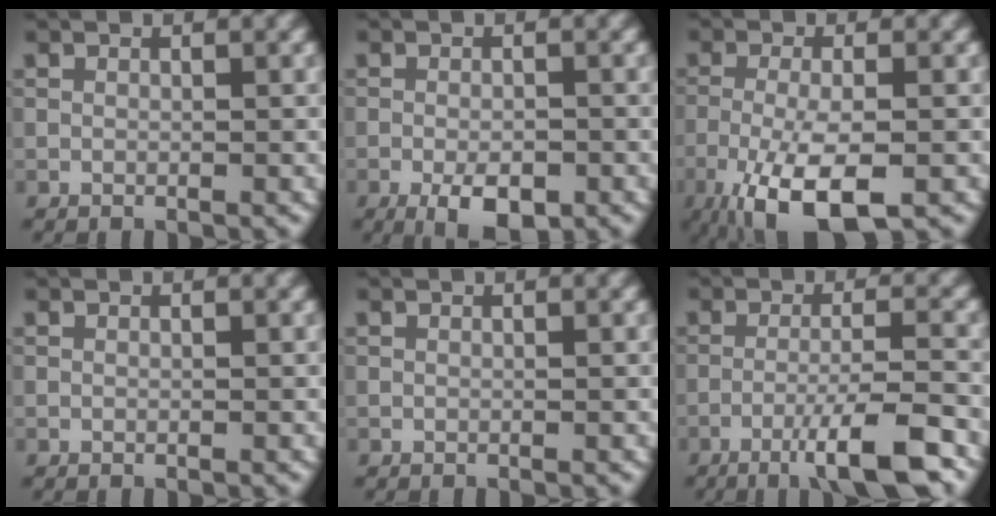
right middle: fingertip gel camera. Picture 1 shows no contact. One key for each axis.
{"total": 4.1, "fx": -2.1, "fy": 1.6, "fz": 3.1, "tx": -0.051, "ty": -0.003, "tz": -0.033}
{"total": 7.2, "fx": -3.4, "fy": 2.2, "fz": 5.9, "tx": -0.120, "ty": -0.010, "tz": -0.065}
{"total": 0.0}
{"total": 0.0}
{"total": 6.5, "fx": -3.8, "fy": 0.7, "fz": 5.2, "tx": -0.080, "ty": 0.007, "tz": -0.068}